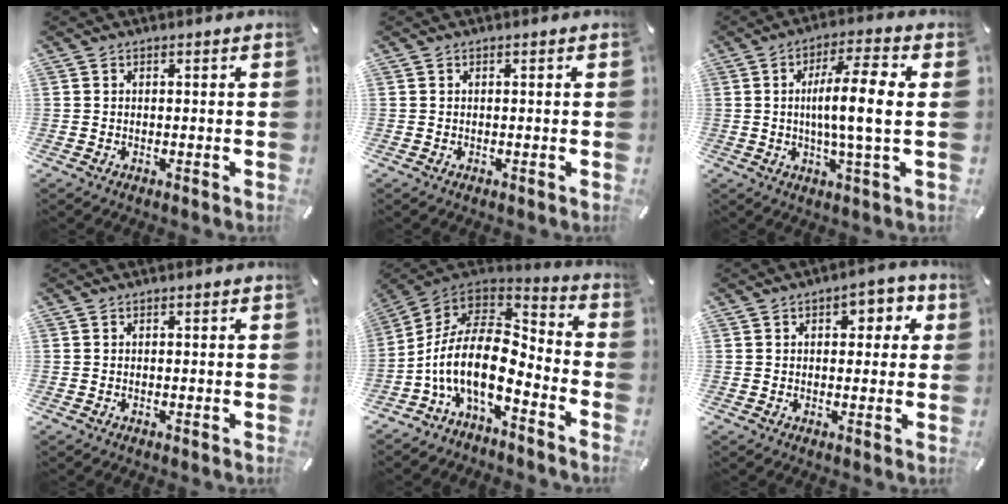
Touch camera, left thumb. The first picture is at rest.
{"total": 0.0}
{"total": 11.8, "force": [0.8, 1.4, 11.7], "torque": [-0.202, 0.003, 0.005]}
{"total": 0.0}
{"total": 16.2, "force": [-5.9, 8.2, 12.6], "torque": [-0.278, -0.001, -0.105]}
{"total": 5.2, "force": [1.5, 3.3, 3.7], "torque": [-0.038, -0.003, 0.016]}